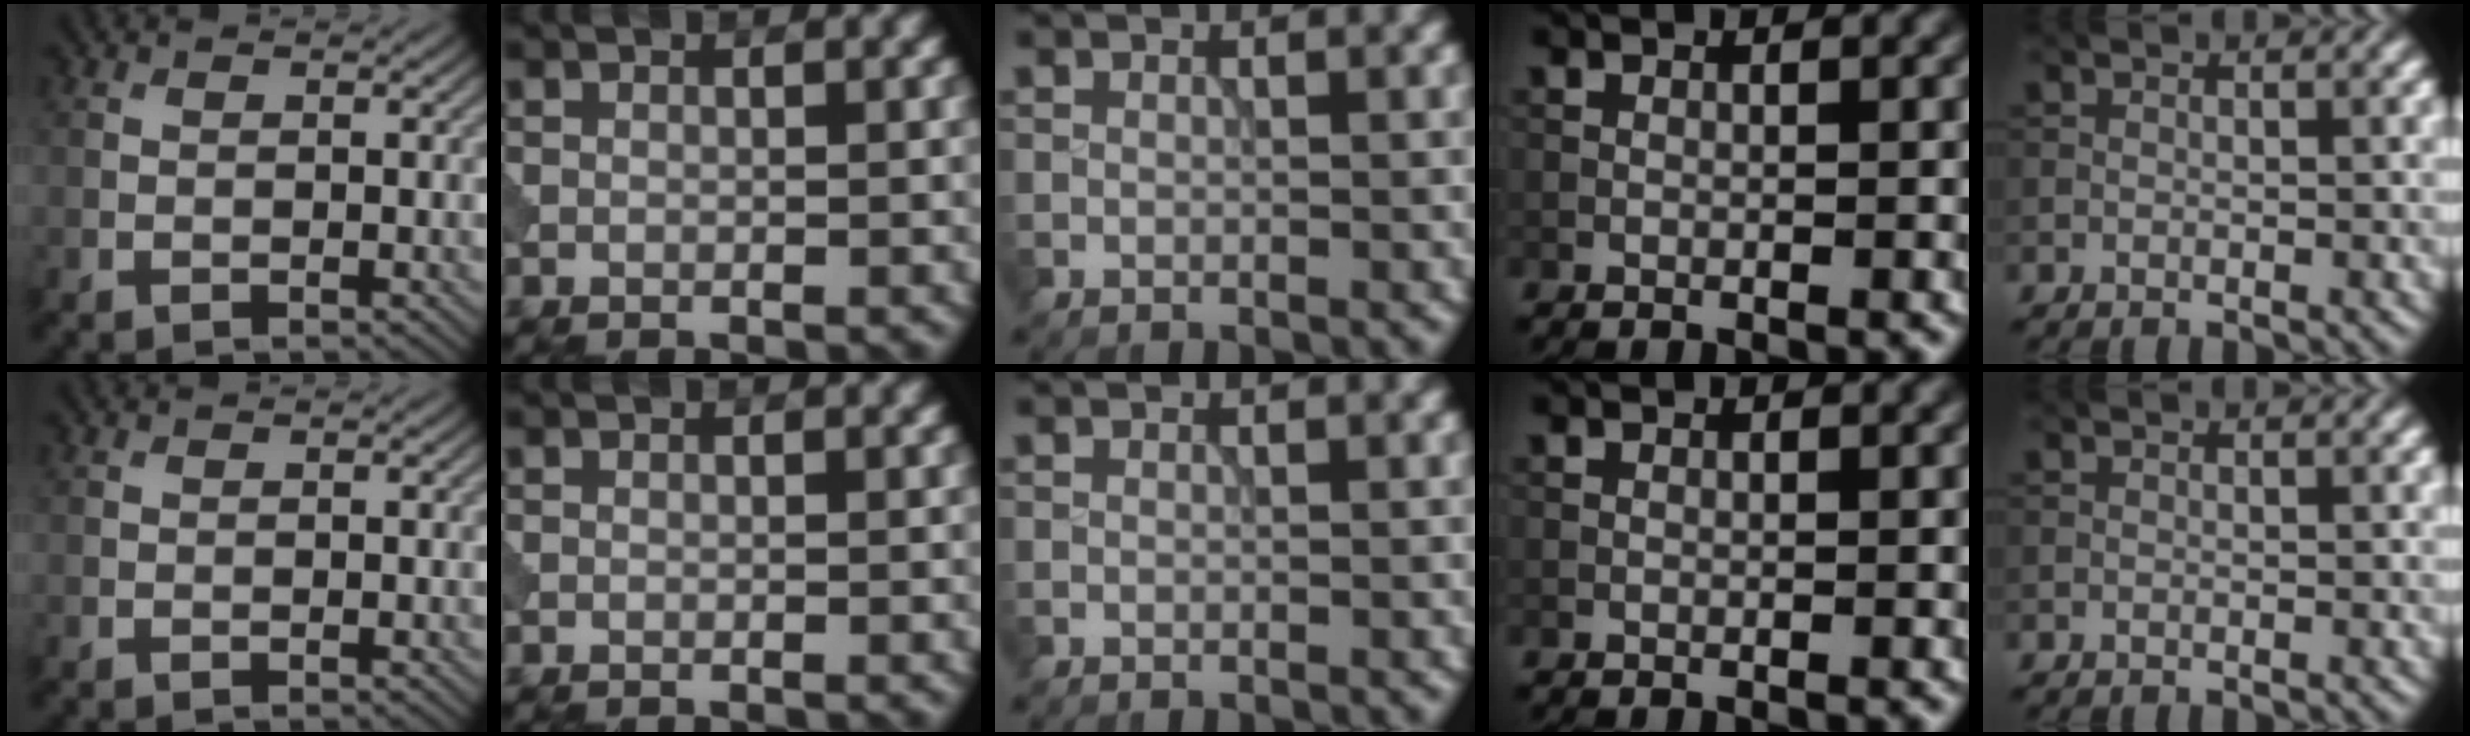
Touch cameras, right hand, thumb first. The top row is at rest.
{}